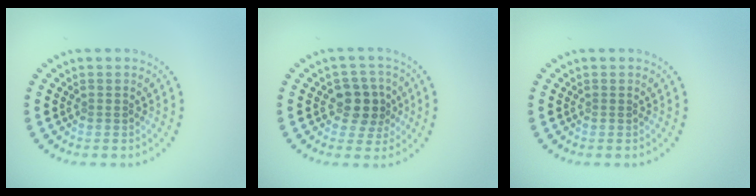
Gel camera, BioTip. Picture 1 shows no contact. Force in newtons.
{"total": 3.6, "press": 3.3, "slide": 1.3}
{"total": 0.0}